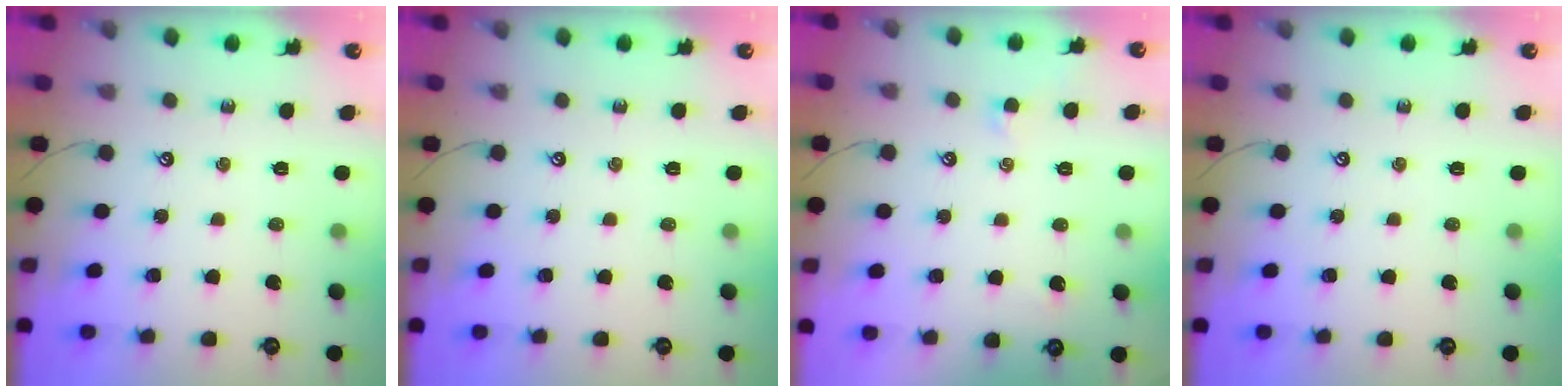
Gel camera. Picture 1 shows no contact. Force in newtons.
{"total": 0.0}
{"total": 0.6, "press": 0.3, "slide": 0.5}
{"total": 0.0}